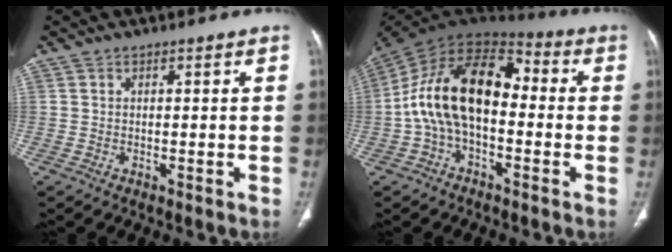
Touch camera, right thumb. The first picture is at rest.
{"total": 18.0, "force": [-1.0, 10.3, 14.7], "torque": [-0.251, 0.051, -0.029]}